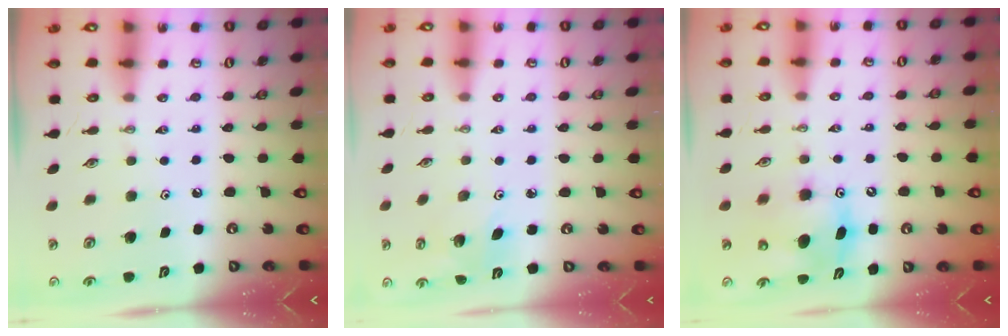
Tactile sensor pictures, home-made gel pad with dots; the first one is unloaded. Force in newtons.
{"total": 3.6, "press": 3.0, "slide": 2.0}
{"total": 9.0, "press": 8.8, "slide": 2.0}